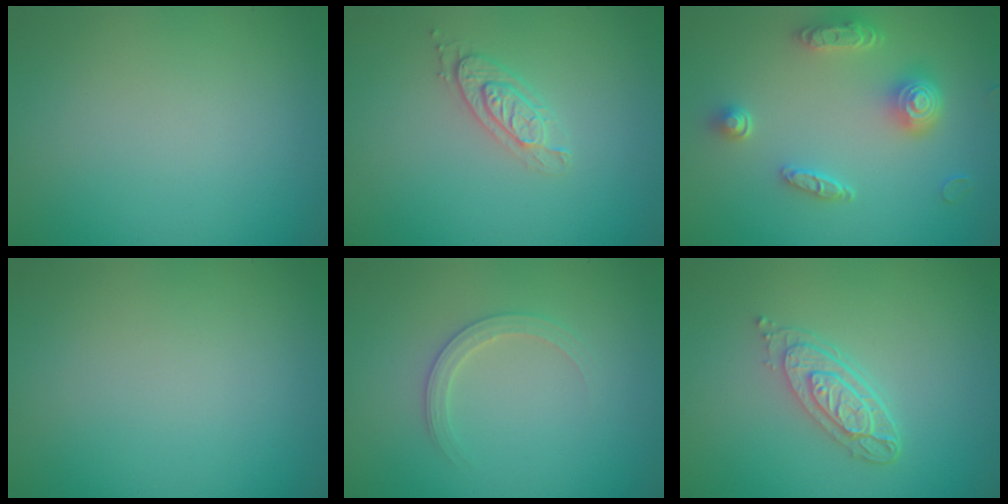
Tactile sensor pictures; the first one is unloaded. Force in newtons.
{"total": 2.0, "press": 1.9, "slide": 0.6}
{"total": 4.8, "press": 3.9, "slide": 2.8}
{"total": 0.0}
{"total": 1.9, "press": 1.9, "slide": 0.2}
{"total": 3.7, "press": 2.8, "slide": 2.3}